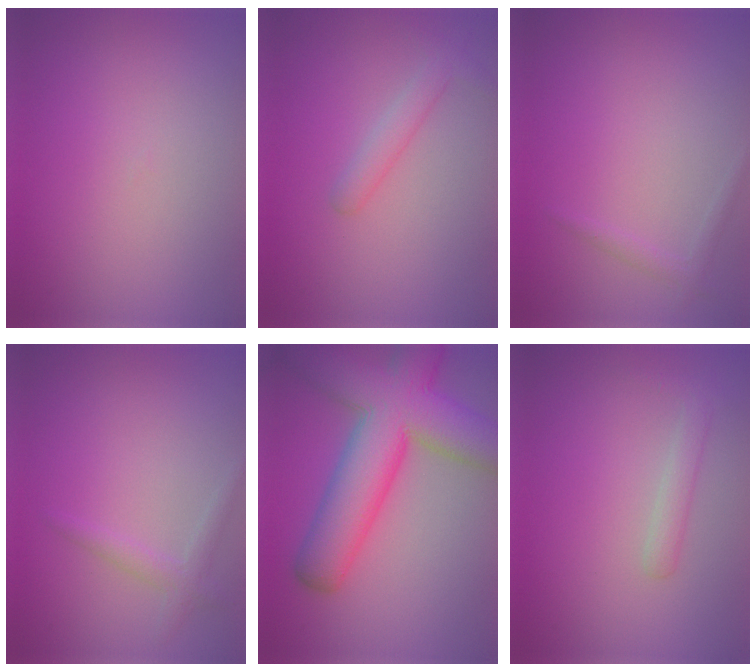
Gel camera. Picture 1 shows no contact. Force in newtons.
{"total": 1.9, "press": 1.9, "slide": 0.0}
{"total": 1.0, "press": 1.0, "slide": 0.1}
{"total": 1.6, "press": 1.6, "slide": 0.1}
{"total": 11.7, "press": 11.7, "slide": 0.4}
{"total": 1.6, "press": 1.6, "slide": 0.1}